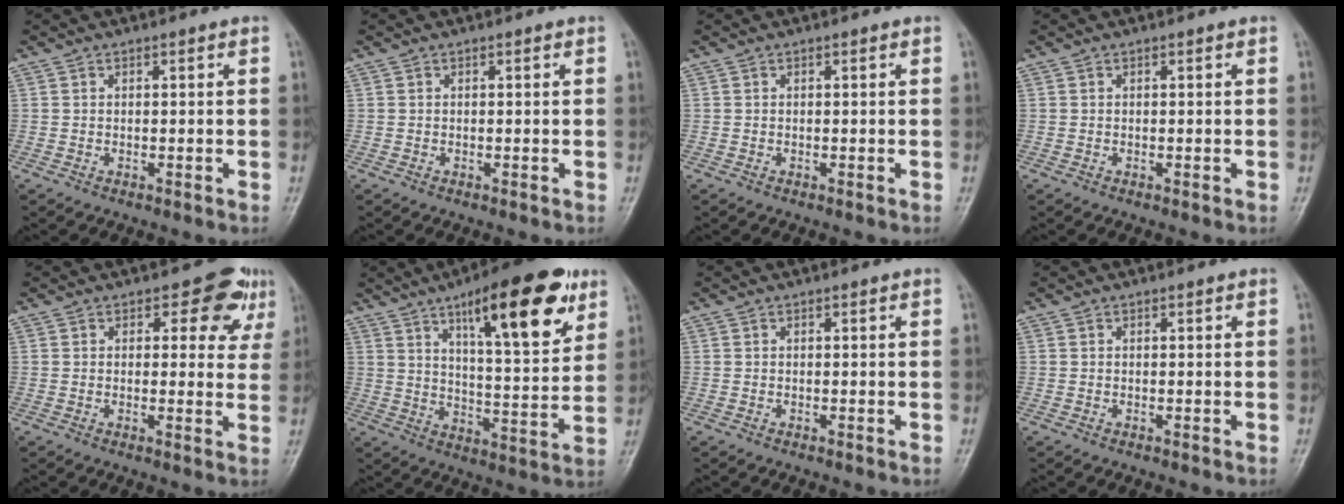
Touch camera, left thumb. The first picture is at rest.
{"total": 0.0}
{"total": 0.0}
{"total": 0.0}
{"total": 6.6, "force": [3.7, 4.2, 3.6], "torque": [-0.004, -0.015, 0.033]}
{"total": 19.9, "force": [10.7, 5.9, 15.7], "torque": [-0.197, -0.042, 0.160]}
{"total": 0.0}
{"total": 0.0}